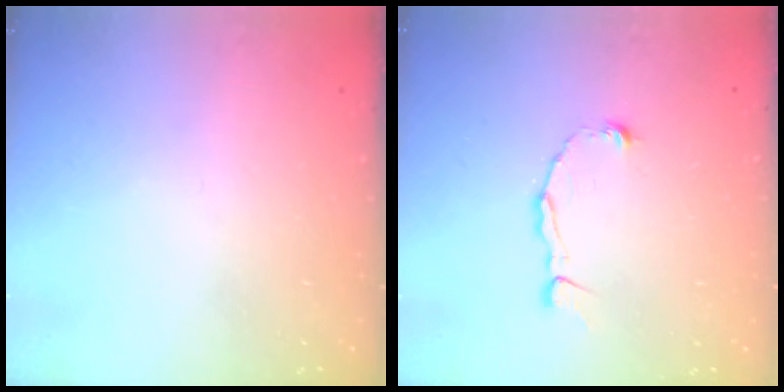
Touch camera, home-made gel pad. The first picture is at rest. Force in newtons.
{"total": 4.3, "press": 4.3, "slide": 0.4}